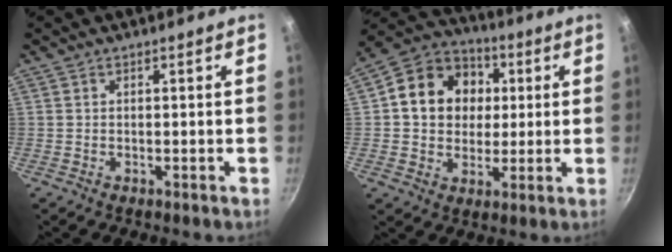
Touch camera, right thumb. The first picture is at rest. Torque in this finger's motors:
{"motor_torque": [-0.13, 0.48, 0.21, 0.09, 0.08]}